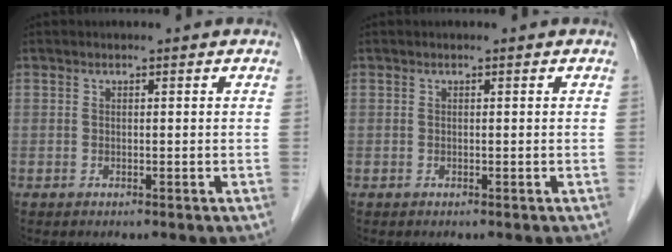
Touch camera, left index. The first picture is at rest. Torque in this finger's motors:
{"motor_torque": [0.00, 0.00, -0.01, 0.00]}